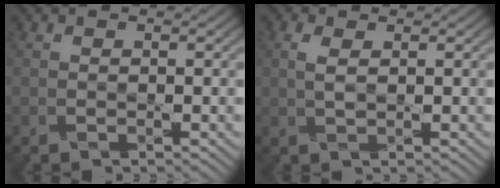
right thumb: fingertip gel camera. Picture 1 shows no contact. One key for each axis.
{"total": 1.7, "fx": 0.8, "fy": 0.5, "fz": 1.4, "tx": -0.038, "ty": 0.005, "tz": 0.012}